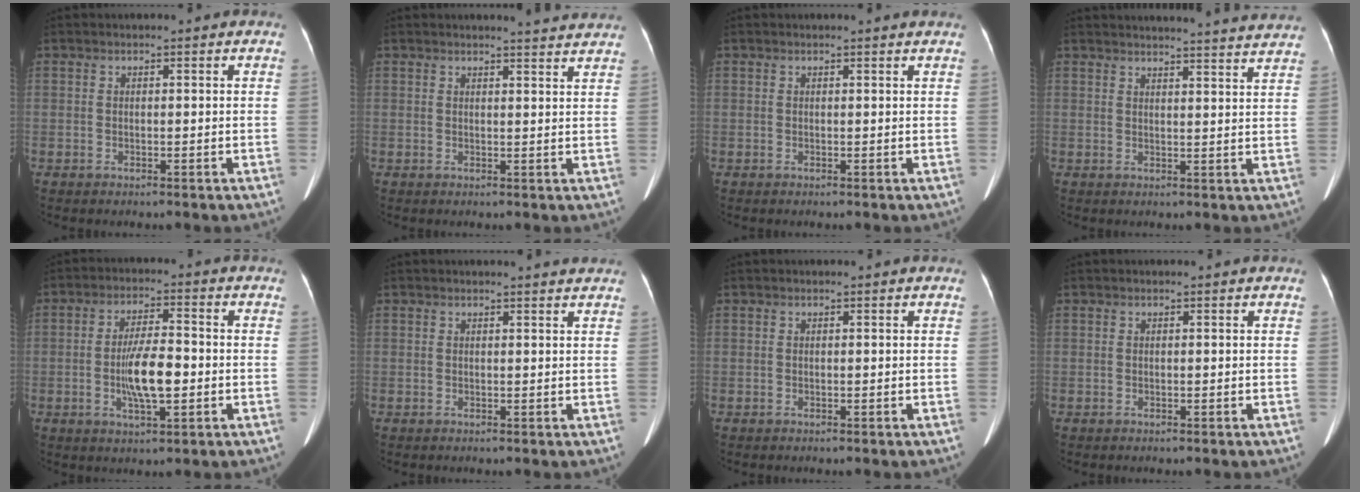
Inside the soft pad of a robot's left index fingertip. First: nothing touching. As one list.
[{"total": 4.5, "force": [4.3, -0.2, 0.9], "torque": [-0.018, -0.005, 0.038]}, {"total": 1.2, "force": [1.2, -0.2, 0.2], "torque": [-0.013, -0.003, 0.011]}, {"total": 19.9, "force": [19.3, 0.3, 4.9], "torque": [-0.061, -0.024, 0.223]}, {"total": 7.7, "force": [-1.4, 1.9, 7.3], "torque": [-0.141, 0.002, -0.026]}, {"total": 2.1, "force": [2.1, -0.3, 0.4], "torque": [-0.011, -0.004, 0.018]}, {"total": 0.0}, {"total": 0.0}]